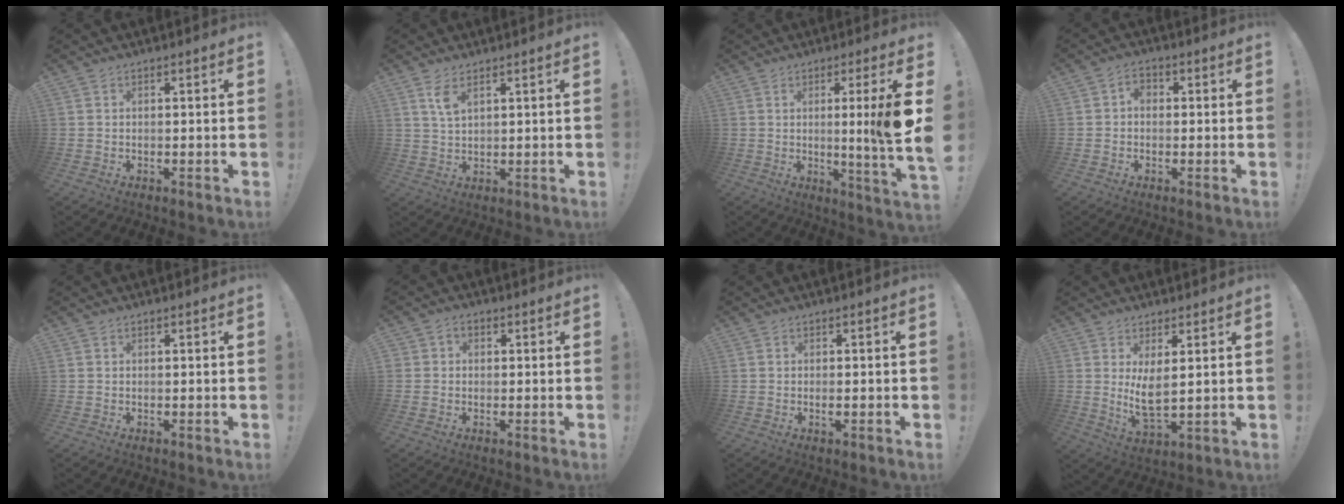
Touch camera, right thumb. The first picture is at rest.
{"total": 4.6, "force": [2.6, 1.9, 3.4], "torque": [-0.052, -0.014, 0.043]}
{"total": 12.0, "force": [1.7, -1.2, 11.8], "torque": [-0.176, -0.022, 0.010]}
{"total": 3.0, "force": [-0.5, 2.2, 1.9], "torque": [-0.033, 0.010, -0.010]}
{"total": 0.0}
{"total": 2.2, "force": [-0.3, 2.0, 0.9], "torque": [-0.016, 0.006, -0.004]}
{"total": 1.3, "force": [-0.4, 0.3, 1.2], "torque": [-0.013, -0.004, -0.007]}
{"total": 7.5, "force": [2.8, 2.3, 6.6], "torque": [-0.108, -0.031, 0.048]}